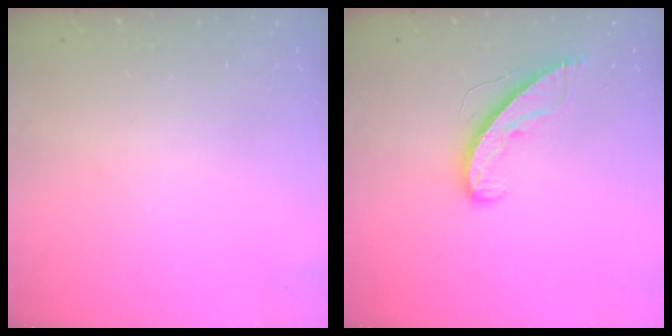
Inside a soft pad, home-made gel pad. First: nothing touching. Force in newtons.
{"total": 8.8, "press": 8.7, "slide": 1.1}